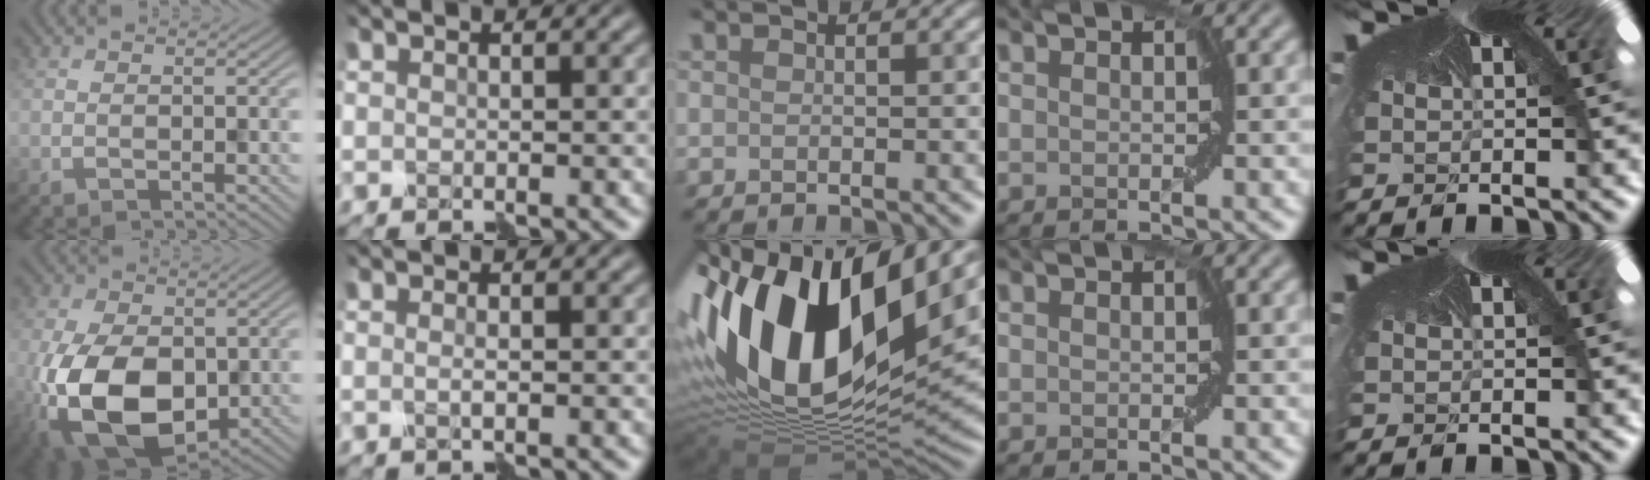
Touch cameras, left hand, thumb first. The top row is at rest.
{"thumb": {"total": 14.1, "force": [-3.5, 8.5, 10.7], "torque": [-0.234, -0.033, -0.054]}, "index": {"total": 0.8, "force": [-0.3, 0.0, 0.7], "torque": [-0.015, -0.001, -0.006]}, "middle": {"total": 18.0, "force": [4.1, 9.6, 14.6], "torque": [-0.294, 0.014, 0.065]}}